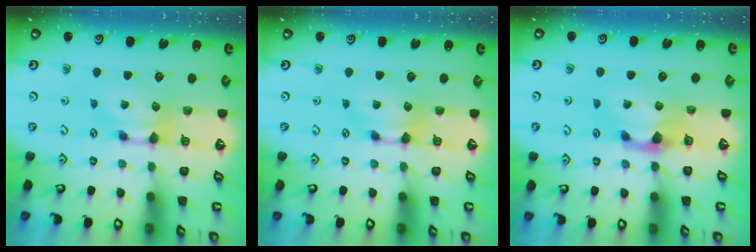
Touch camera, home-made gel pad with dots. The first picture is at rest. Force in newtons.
{"total": 0.0}
{"total": 1.2, "press": 0.9, "slide": 0.9}